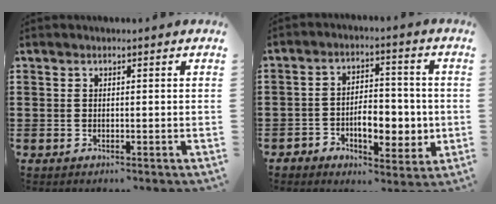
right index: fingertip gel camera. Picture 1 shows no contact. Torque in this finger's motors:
{"motor_torque": [1.60, -0.54, 0.33, 0.12]}